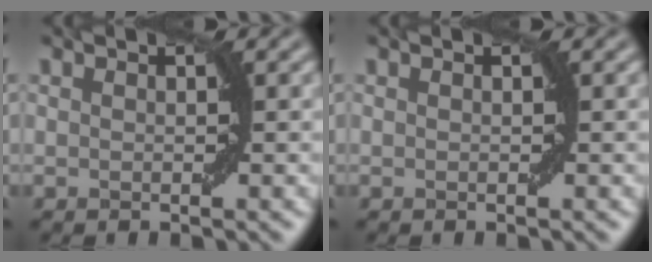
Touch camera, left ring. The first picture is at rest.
{"total": 0.0}